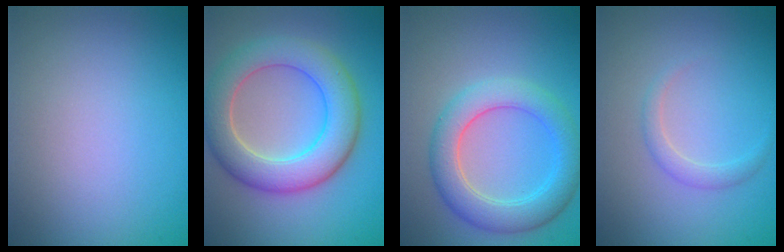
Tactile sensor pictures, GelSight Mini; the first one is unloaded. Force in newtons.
{"total": 7.4, "press": 7.4, "slide": 0.8}
{"total": 5.1, "press": 5.1, "slide": 0.2}
{"total": 1.4, "press": 1.4, "slide": 0.1}